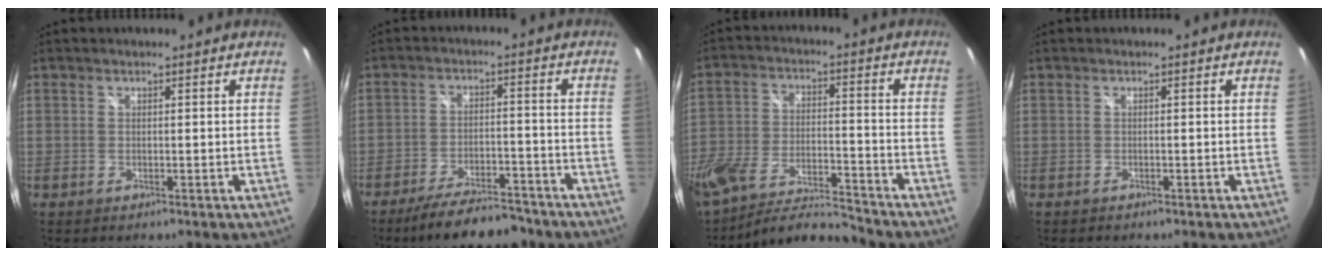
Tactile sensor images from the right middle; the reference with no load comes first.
{"total": 12.6, "force": [-10.7, 3.1, 5.8], "torque": [-0.117, -0.005, -0.161]}
{"total": 13.3, "force": [-11.6, 3.0, 5.8], "torque": [-0.130, -0.020, -0.208]}
{"total": 0.0}